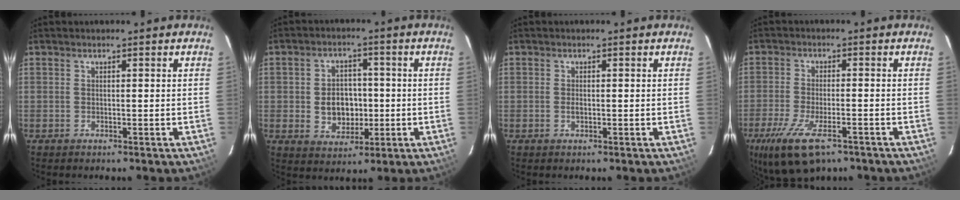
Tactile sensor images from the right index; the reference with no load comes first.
{"total": 7.4, "force": [-0.8, 6.1, 4.2], "torque": [-0.089, 0.011, 0.000]}
{"total": 1.0, "force": [-0.2, 0.6, 0.8], "torque": [-0.014, 0.000, -0.004]}
{"total": 14.0, "force": [-8.7, 5.3, 9.7], "torque": [-0.215, -0.045, -0.149]}